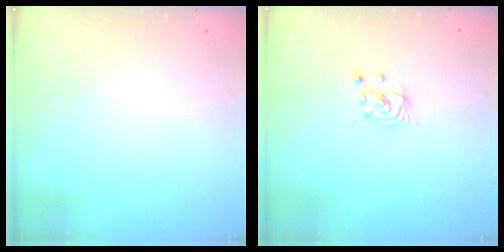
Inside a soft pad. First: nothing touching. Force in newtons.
{"total": 2.9, "press": 2.9, "slide": 0.1}